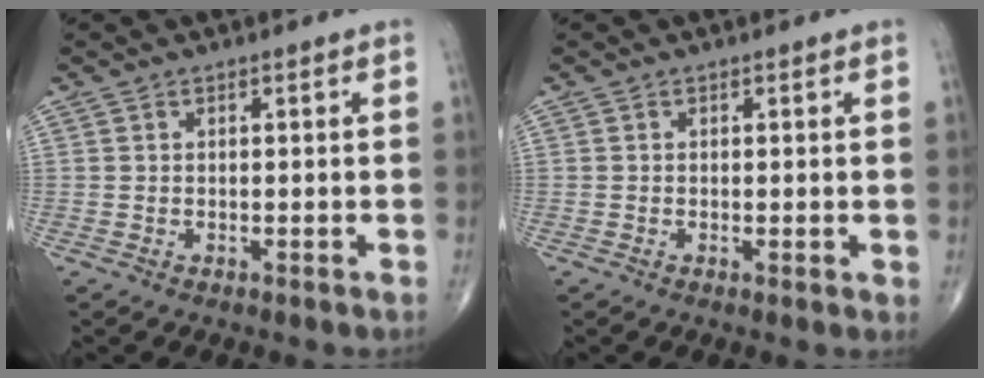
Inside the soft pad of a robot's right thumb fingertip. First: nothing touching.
{"total": 0.9, "force": [0.0, 0.3, 0.9], "torque": [-0.017, -0.004, -0.004]}